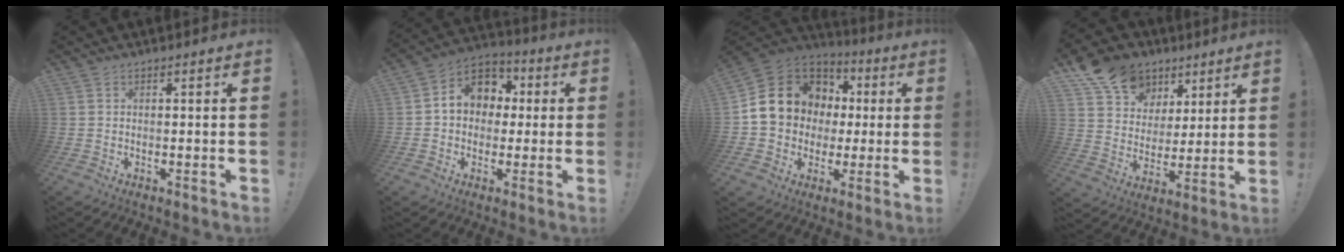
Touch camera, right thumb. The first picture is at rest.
{"total": 10.7, "force": [1.6, 9.1, 5.2], "torque": [-0.069, 0.006, 0.038]}
{"total": 16.1, "force": [3.2, 13.9, 7.5], "torque": [-0.119, -0.002, 0.088]}
{"total": 15.7, "force": [9.3, 11.4, 5.7], "torque": [-0.086, -0.051, 0.184]}